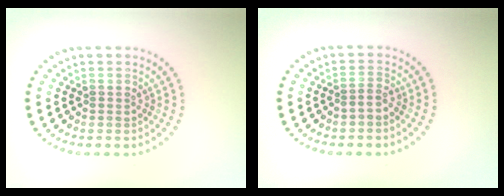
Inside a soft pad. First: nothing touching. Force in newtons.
{"total": 0.9, "press": 0.5, "slide": 0.7}